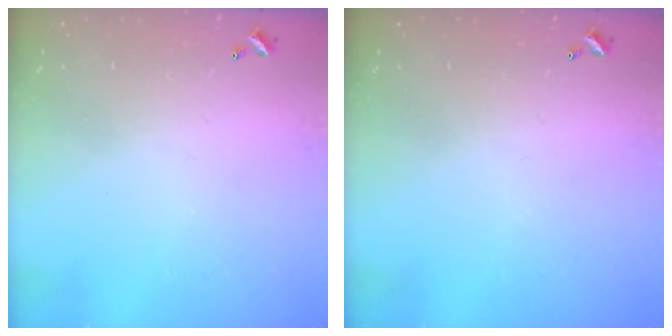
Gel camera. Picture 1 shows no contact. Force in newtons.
{"total": 0.0}